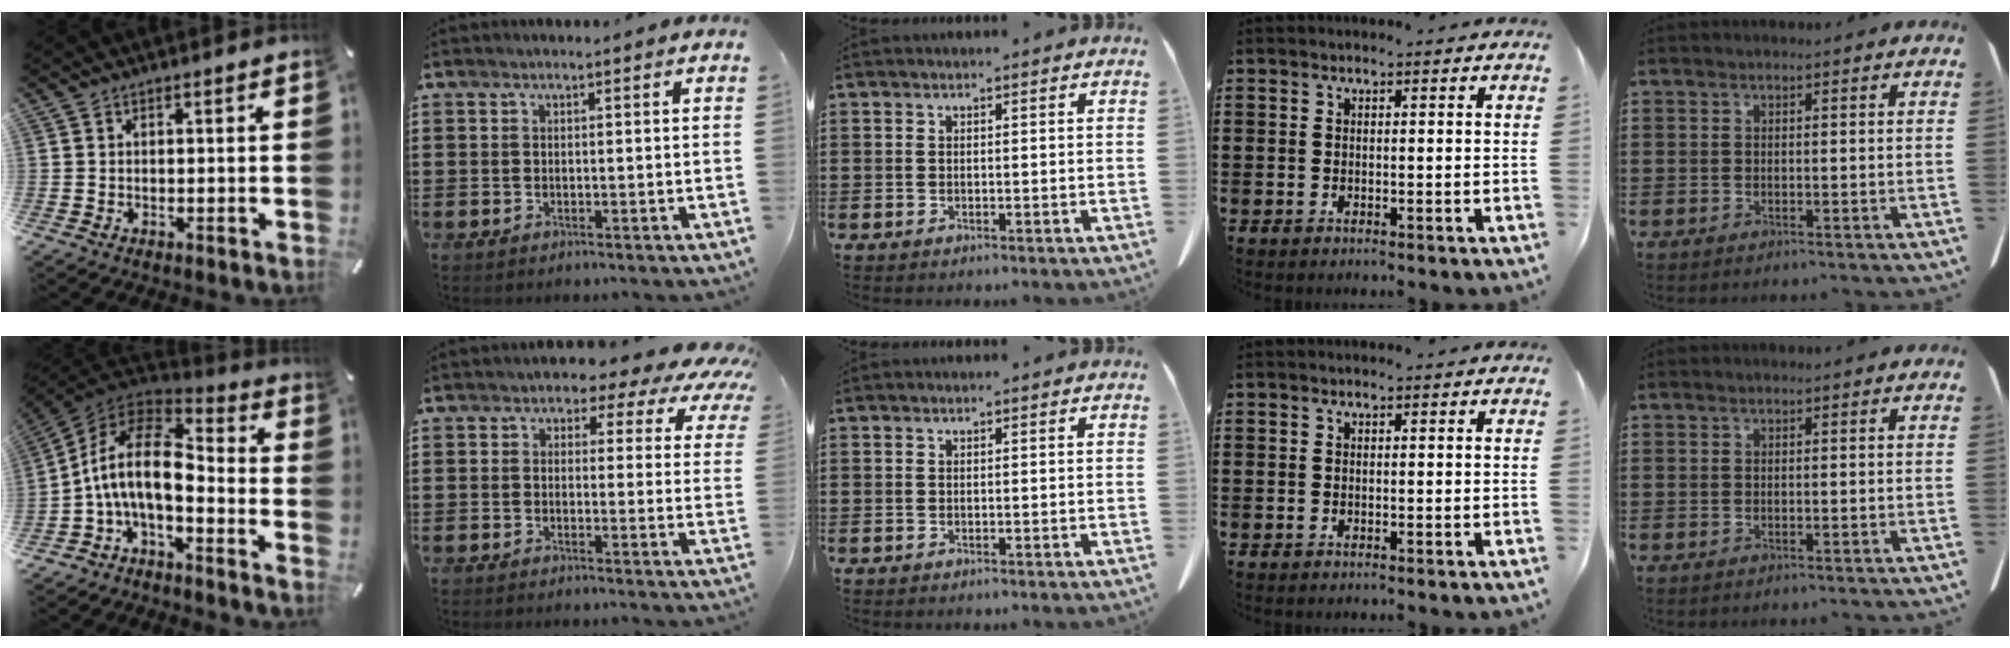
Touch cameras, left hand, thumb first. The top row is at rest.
{"thumb": {"total": 13.9, "force": [-1.4, 7.2, 11.8], "torque": [-0.255, -0.004, -0.028]}, "index": {"total": 3.9, "force": [2.9, 2.1, 1.4], "torque": [-0.024, -0.020, 0.041]}}